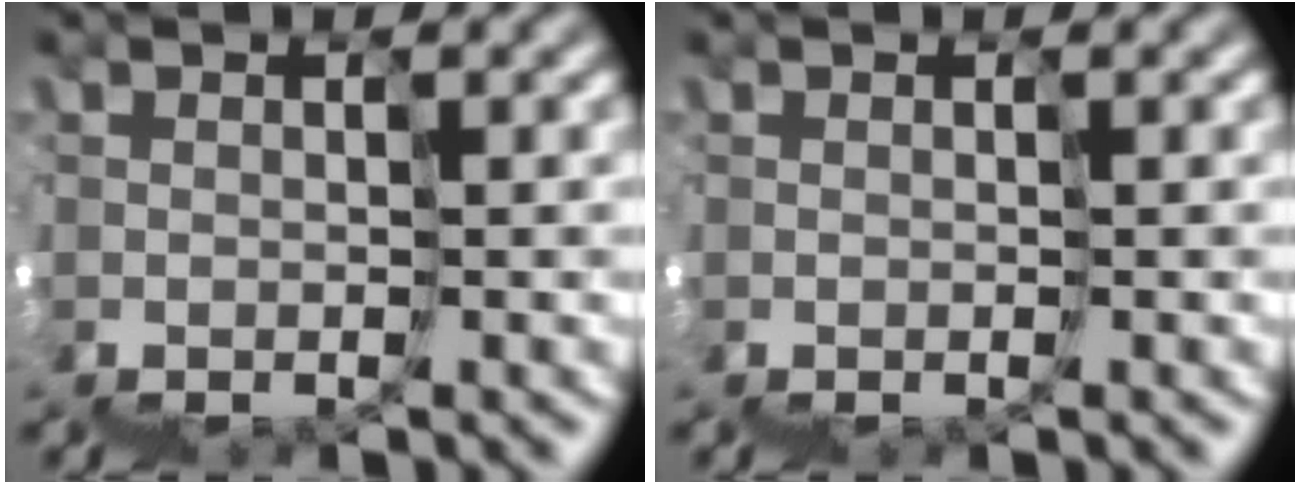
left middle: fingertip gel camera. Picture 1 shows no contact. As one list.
[{"total": 0.0}]